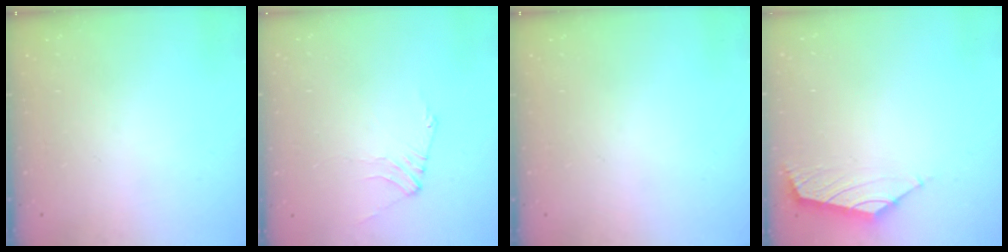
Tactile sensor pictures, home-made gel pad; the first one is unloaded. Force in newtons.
{"total": 1.9, "press": 1.9, "slide": 0.5}
{"total": 0.0}
{"total": 1.8, "press": 1.6, "slide": 0.7}